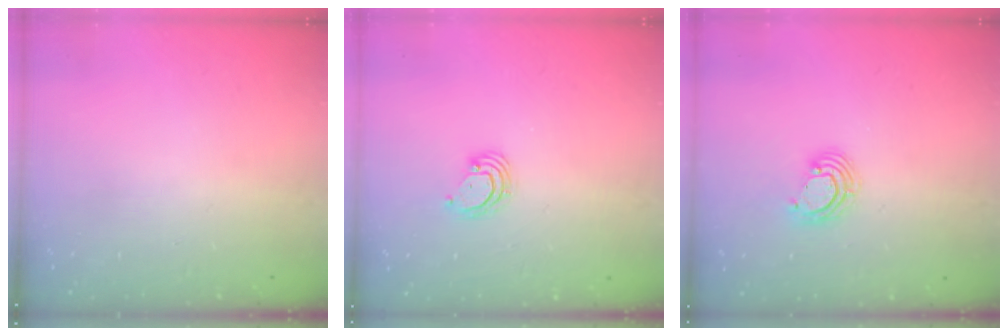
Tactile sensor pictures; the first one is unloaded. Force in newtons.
{"total": 3.4, "press": 3.4, "slide": 0.2}
{"total": 3.6, "press": 3.6, "slide": 0.2}